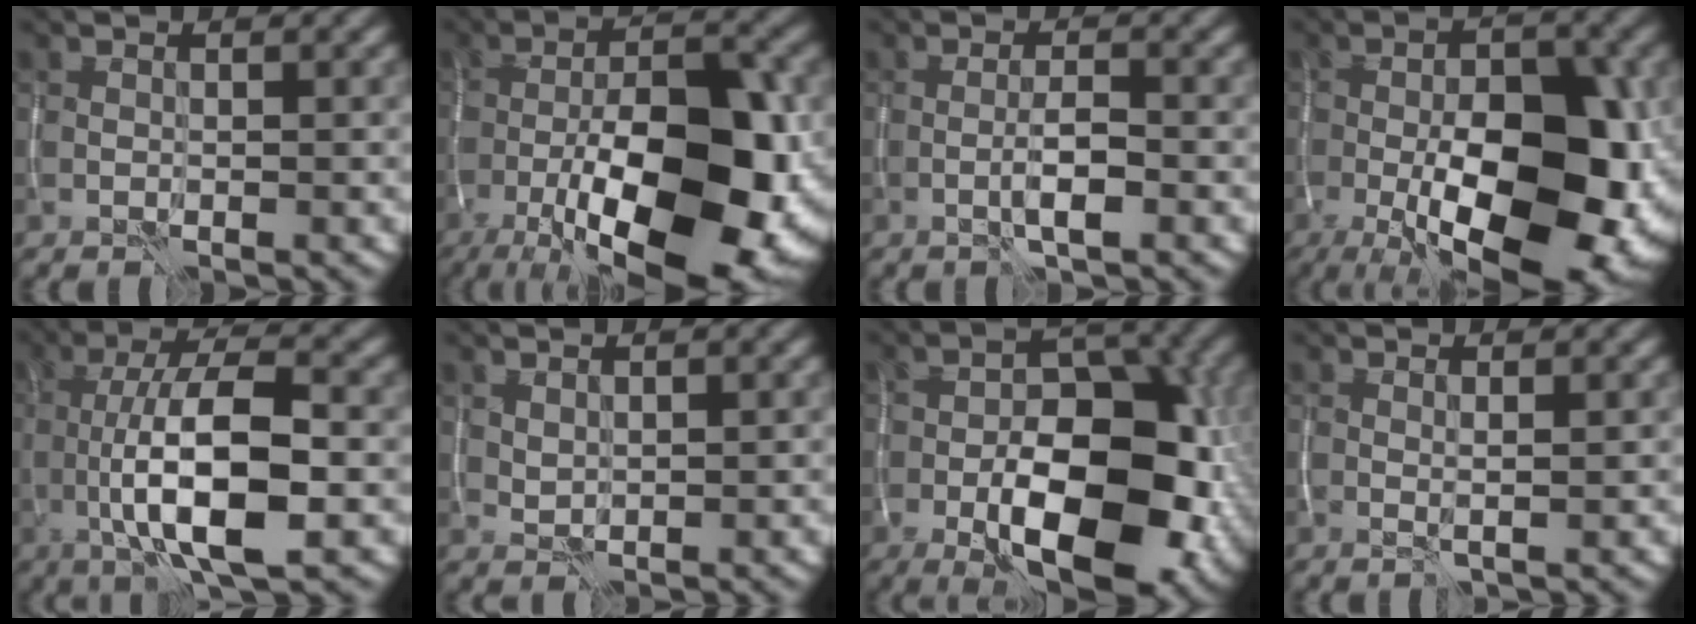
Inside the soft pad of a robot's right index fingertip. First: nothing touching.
{"total": 16.8, "force": [-5.0, 7.3, 14.3], "torque": [-0.227, -0.013, -0.075]}
{"total": 2.3, "force": [-1.0, 0.3, 2.1], "torque": [-0.037, 0.003, -0.020]}
{"total": 16.6, "force": [-3.9, 7.9, 14.1], "torque": [-0.193, -0.014, -0.050]}
{"total": 9.9, "force": [-1.8, 3.1, 9.2], "torque": [-0.156, 0.006, -0.034]}
{"total": 0.9, "force": [0.7, 0.5, 0.4], "torque": [-0.010, -0.003, 0.018]}
{"total": 12.8, "force": [-4.1, 6.5, 10.3], "torque": [-0.151, -0.012, -0.066]}
{"total": 0.9, "force": [0.3, 0.0, 0.8], "torque": [-0.014, -0.002, 0.003]}